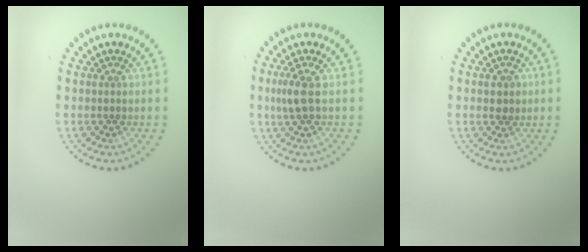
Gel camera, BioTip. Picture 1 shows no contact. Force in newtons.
{"total": 1.8, "press": 1.5, "slide": 1.0}
{"total": 1.4, "press": 1.4, "slide": 0.3}